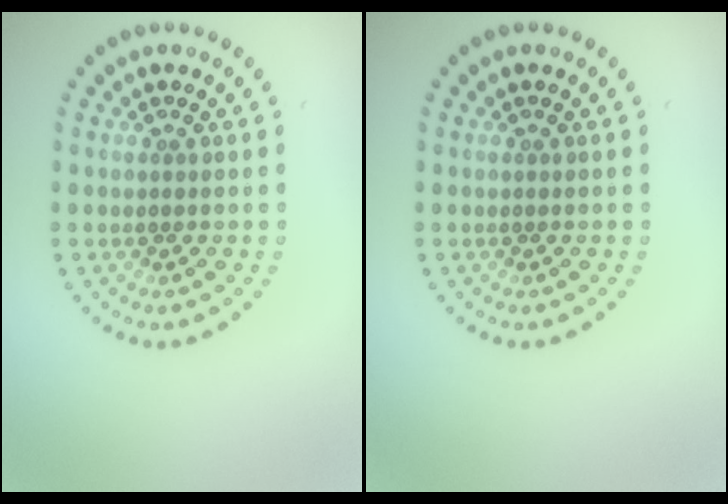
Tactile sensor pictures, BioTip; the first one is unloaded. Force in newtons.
{"total": 0.0}